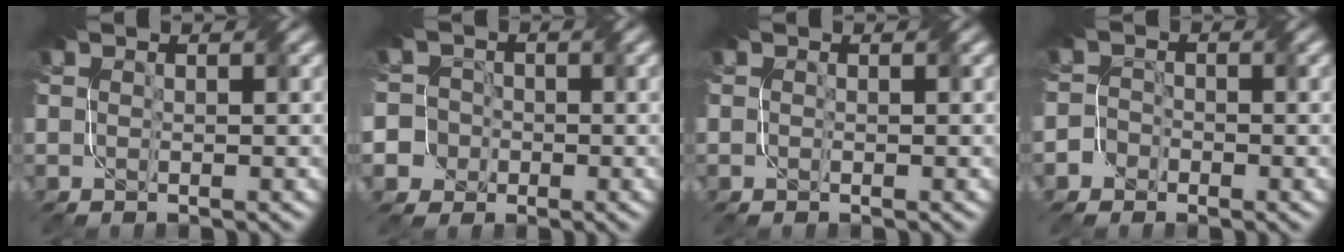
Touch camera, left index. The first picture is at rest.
{"total": 5.8, "force": [-2.7, 5.1, 0.5], "torque": [-0.011, 0.009, -0.074]}
{"total": 0.0}
{"total": 1.9, "force": [-1.6, 1.1, -0.1], "torque": [0.023, 0.007, -0.030]}